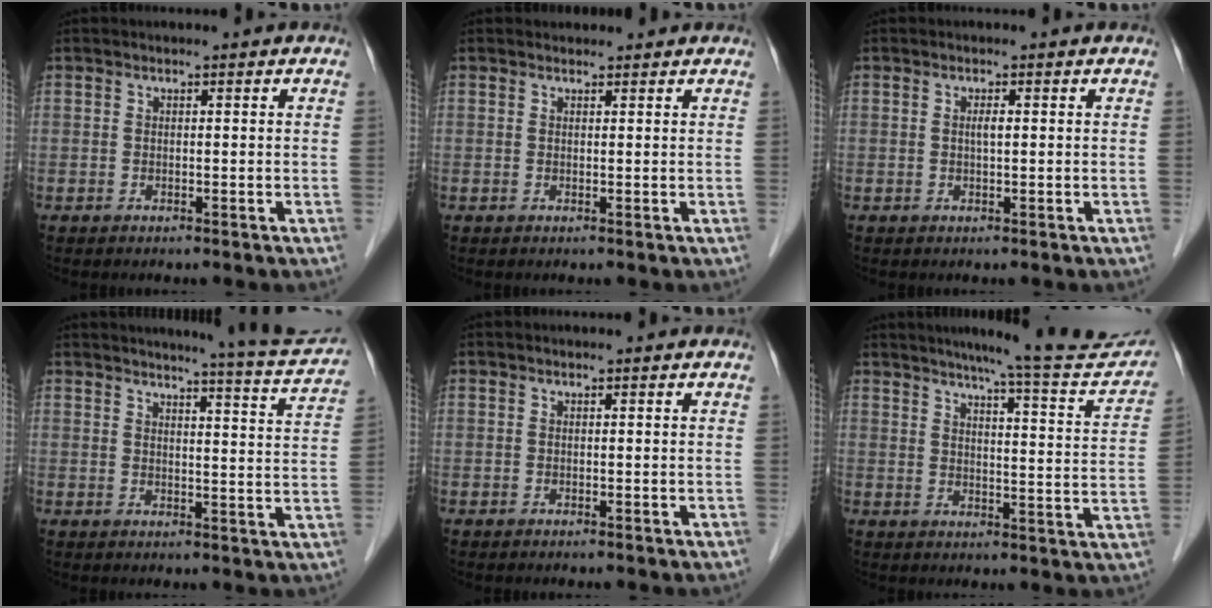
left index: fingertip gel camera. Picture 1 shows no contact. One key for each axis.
{"total": 1.3, "fx": 1.2, "fy": 0.5, "fz": 0.1, "tx": -0.007, "ty": 0.008, "tz": 0.014}
{"total": 1.1, "fx": 0.1, "fy": 0.1, "fz": 1.1, "tx": -0.022, "ty": 0.001, "tz": 0.002}
{"total": 10.8, "fx": 10.4, "fy": -0.9, "fz": 2.8, "tx": -0.043, "ty": -0.043, "tz": 0.114}
{"total": 0.0}
{"total": 16.6, "fx": 15.2, "fy": 0.4, "fz": 6.6, "tx": -0.085, "ty": -0.048, "tz": 0.181}